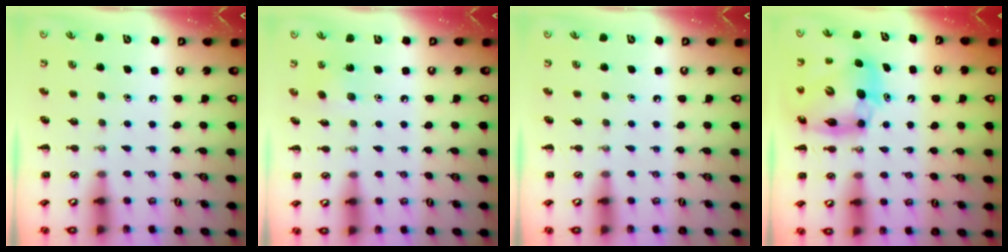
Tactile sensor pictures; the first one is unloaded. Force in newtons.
{"total": 3.0, "press": 2.8, "slide": 1.0}
{"total": 0.0}
{"total": 12.0, "press": 11.5, "slide": 3.3}